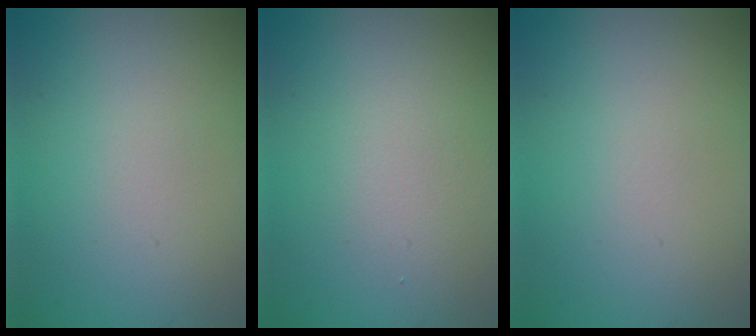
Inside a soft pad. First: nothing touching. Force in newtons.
{"total": 1.9, "press": 1.9, "slide": 0.0}
{"total": 0.0}